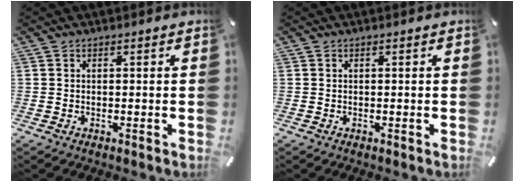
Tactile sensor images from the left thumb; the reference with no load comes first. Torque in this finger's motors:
{"motor_torque": [0.00, 0.00, 0.00, 0.00, 0.00]}